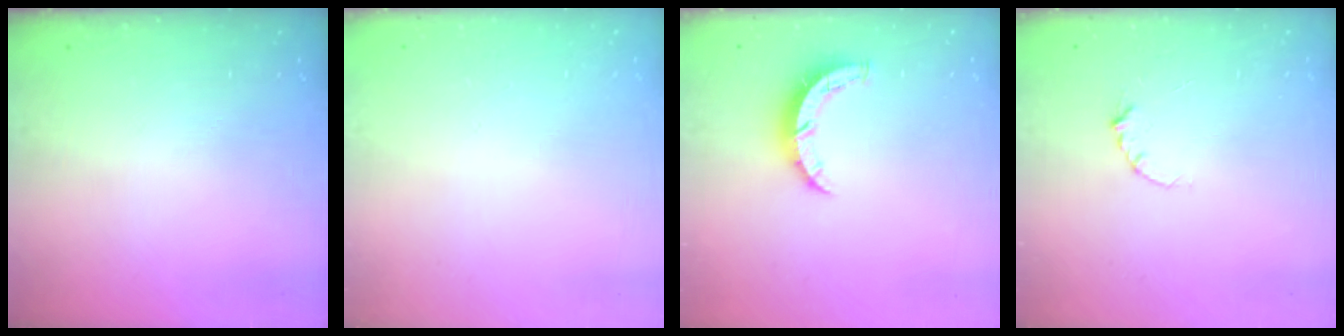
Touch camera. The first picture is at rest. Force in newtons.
{"total": 2.6, "press": 2.6, "slide": 0.2}
{"total": 5.5, "press": 5.5, "slide": 0.5}
{"total": 2.9, "press": 2.9, "slide": 0.3}